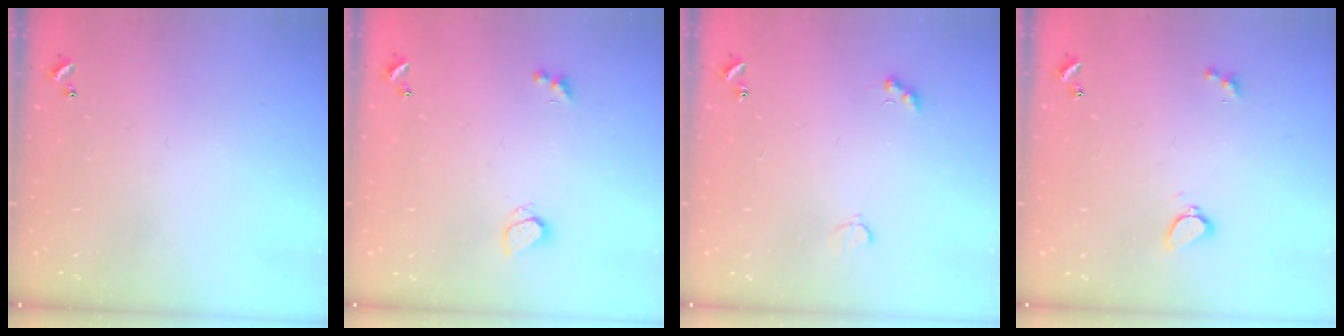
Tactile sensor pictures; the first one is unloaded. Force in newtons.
{"total": 1.8, "press": 1.7, "slide": 0.6}
{"total": 2.3, "press": 2.2, "slide": 0.6}
{"total": 2.9, "press": 2.6, "slide": 1.3}